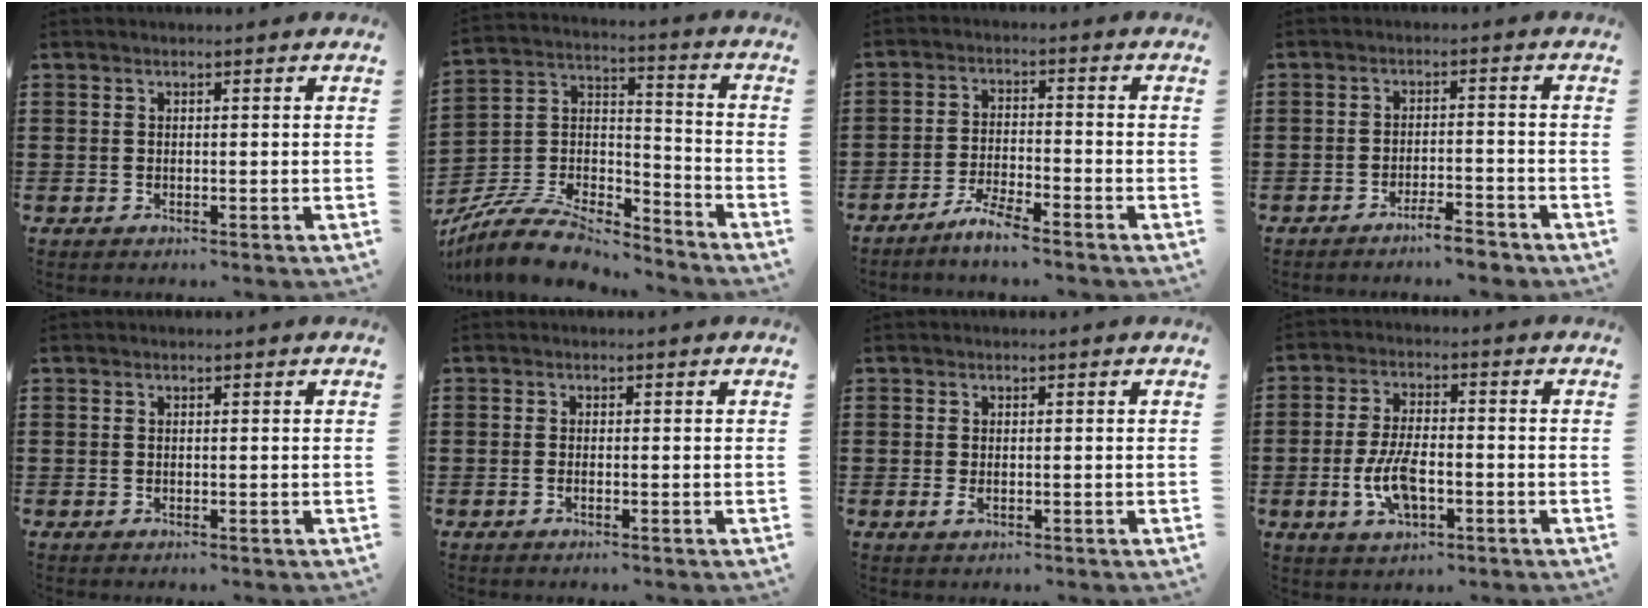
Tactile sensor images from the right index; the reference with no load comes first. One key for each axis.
{"total": 8.2, "fx": -7.3, "fy": 2.2, "fz": 3.1, "tx": -0.073, "ty": 0.003, "tz": -0.146}
{"total": 4.4, "fx": -4.1, "fy": -0.1, "fz": 1.6, "tx": -0.043, "ty": -0.003, "tz": -0.082}
{"total": 3.8, "fx": -3.5, "fy": 0.1, "fz": 1.6, "tx": -0.027, "ty": 0.002, "tz": -0.066}
{"total": 0.0}
{"total": 0.6, "fx": -0.4, "fy": -0.2, "fz": 0.4, "tx": -0.009, "ty": -0.006, "tz": -0.005}
{"total": 0.9, "fx": -0.1, "fy": 0.4, "fz": 0.8, "tx": -0.014, "ty": 0.000, "tz": -0.003}
{"total": 7.4, "fx": -2.2, "fy": 3.3, "fz": 6.2, "tx": -0.145, "ty": -0.006, "tz": -0.046}